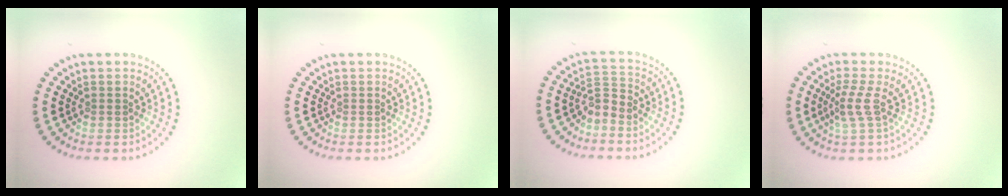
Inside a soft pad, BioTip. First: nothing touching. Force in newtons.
{"total": 0.0}
{"total": 2.1, "press": 1.4, "slide": 1.6}
{"total": 2.2, "press": 1.5, "slide": 1.5}